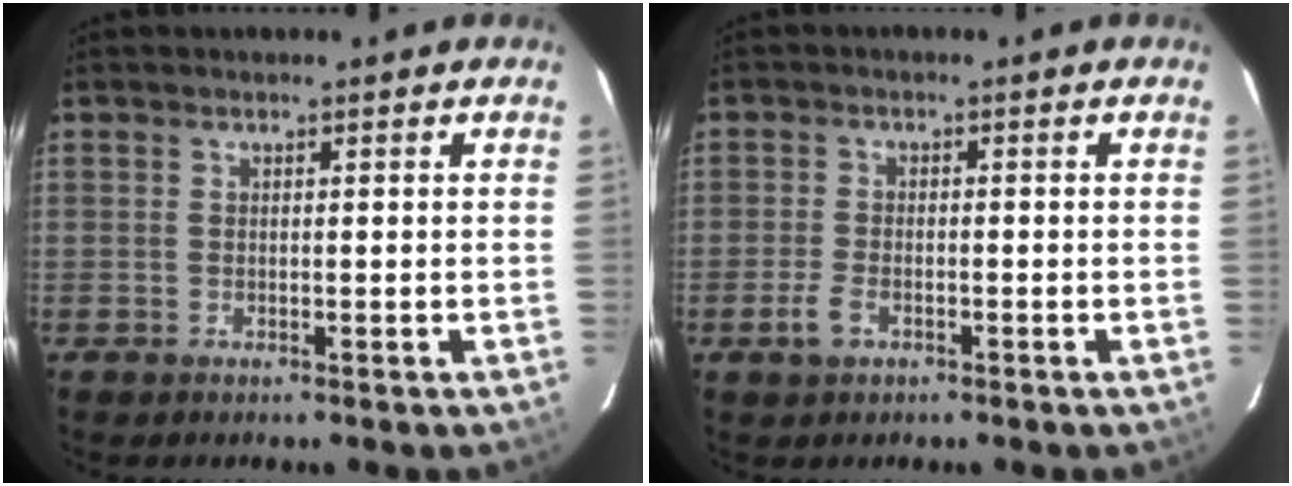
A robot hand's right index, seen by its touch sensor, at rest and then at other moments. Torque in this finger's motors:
{"motor_torque": [0.31, -0.29, 0.19, 0.04]}